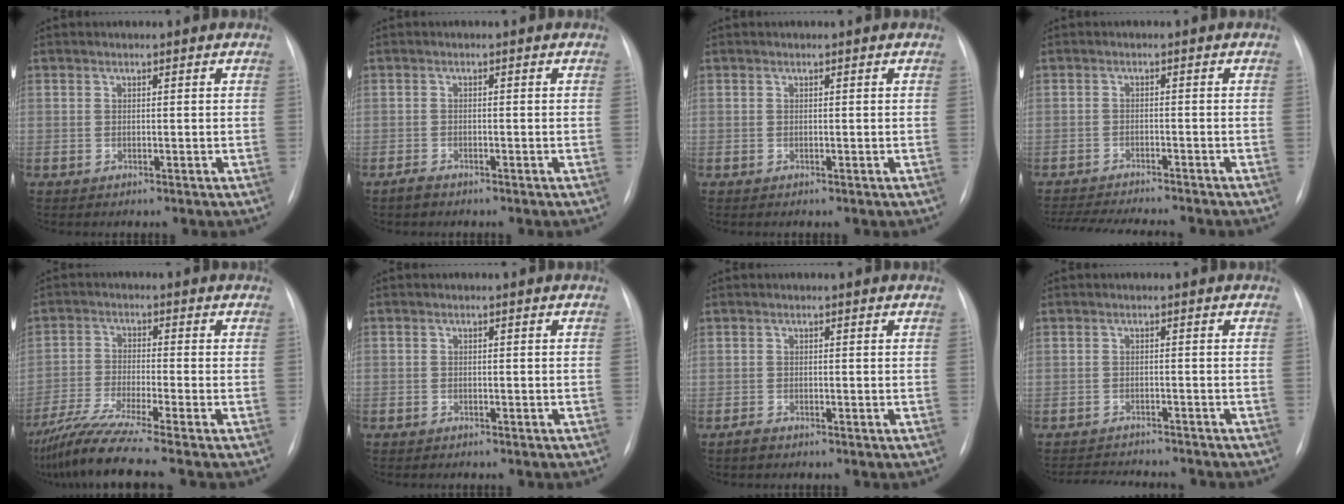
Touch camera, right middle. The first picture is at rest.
{"total": 1.3, "force": [-1.1, 0.4, 0.5], "torque": [-0.018, -0.004, -0.019]}
{"total": 0.0}
{"total": 13.0, "force": [-11.8, 1.3, 5.3], "torque": [-0.082, -0.014, -0.164]}
{"total": 10.9, "force": [-8.7, -1.5, 6.3], "torque": [-0.116, -0.037, -0.153]}
{"total": 2.0, "force": [-1.5, 1.3, 0.4], "torque": [-0.012, 0.003, -0.016]}
{"total": 1.2, "force": [-1.0, 0.4, 0.4], "torque": [-0.017, -0.004, -0.017]}
{"total": 8.8, "force": [-8.4, 1.4, 2.2], "torque": [-0.034, 0.003, -0.113]}